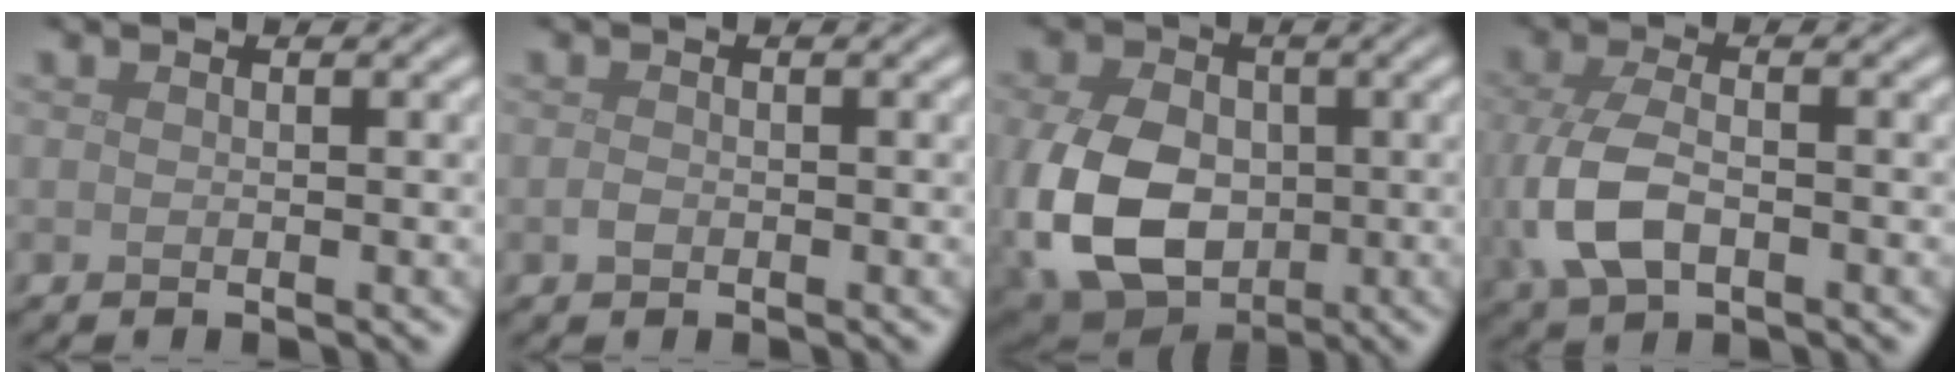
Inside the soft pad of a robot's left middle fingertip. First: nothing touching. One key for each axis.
{"total": 0.8, "fx": -0.3, "fy": 0.5, "fz": 0.5, "tx": -0.012, "ty": -0.001, "tz": -0.006}
{"total": 11.8, "fx": -1.8, "fy": 8.5, "fz": 8.0, "tx": -0.195, "ty": -0.022, "tz": -0.042}
{"total": 5.8, "fx": -1.2, "fy": 3.3, "fz": 4.6, "tx": -0.119, "ty": -0.010, "tz": -0.024}